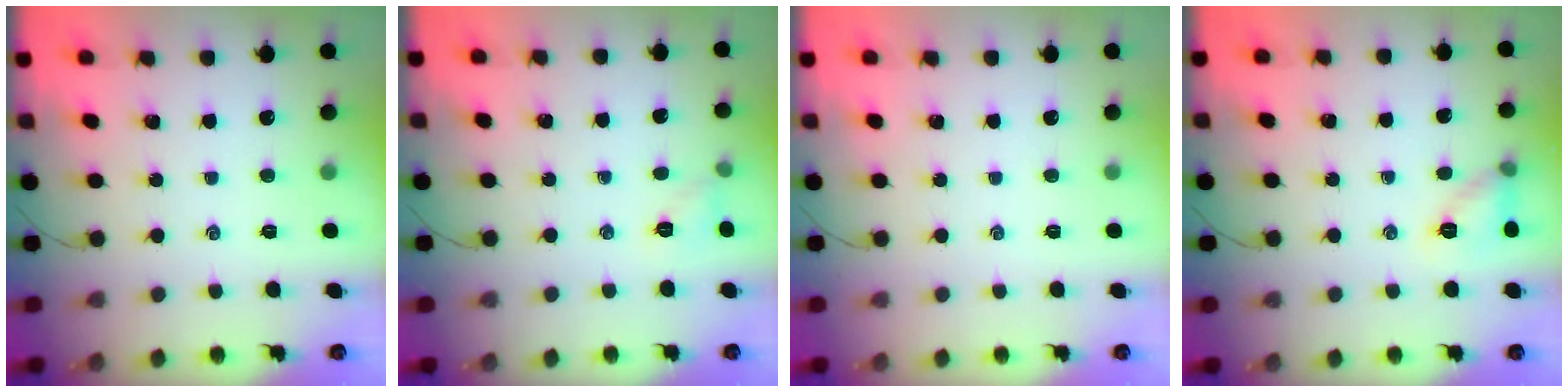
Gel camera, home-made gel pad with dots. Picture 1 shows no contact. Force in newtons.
{"total": 5.5, "press": 5.3, "slide": 1.7}
{"total": 0.0}
{"total": 8.4, "press": 8.3, "slide": 1.0}